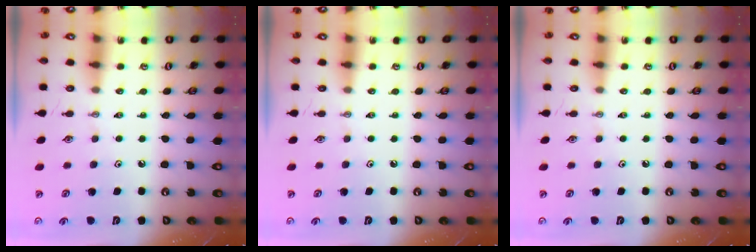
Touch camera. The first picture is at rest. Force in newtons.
{"total": 0.0}
{"total": 0.0}